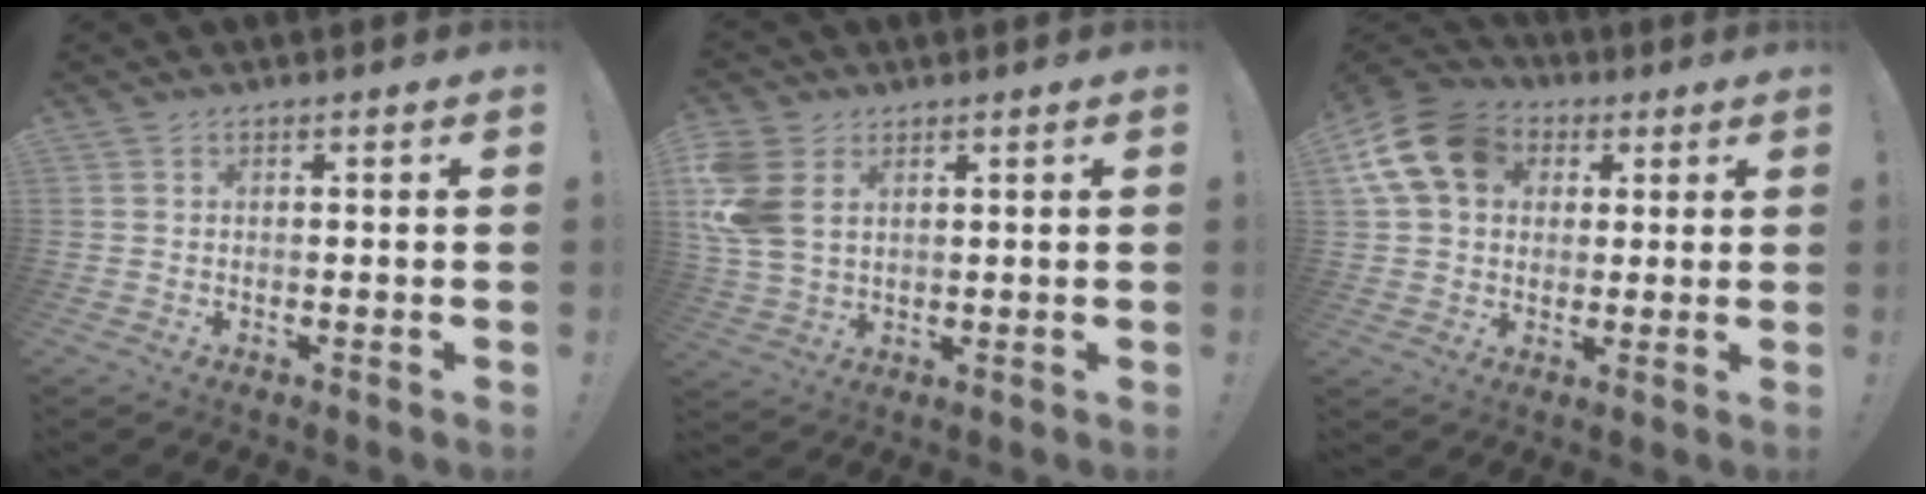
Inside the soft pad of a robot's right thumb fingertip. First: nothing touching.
{"total": 11.7, "force": [3.5, 8.2, 7.6], "torque": [-0.160, -0.010, 0.072]}
{"total": 15.2, "force": [5.0, 11.7, 8.4], "torque": [-0.147, -0.007, 0.100]}